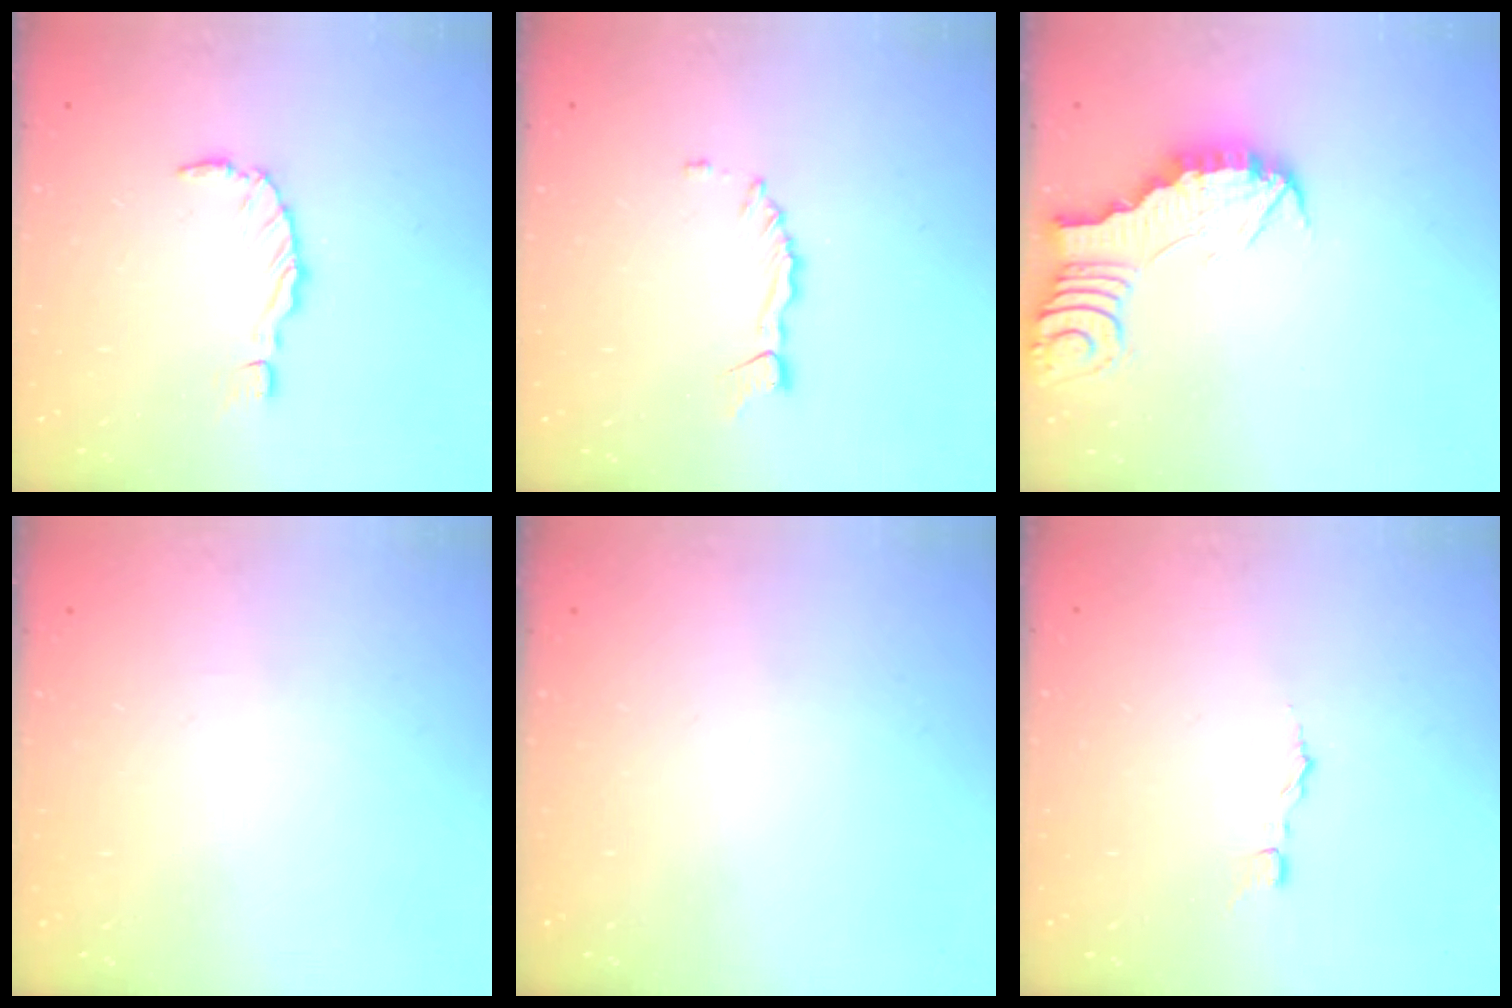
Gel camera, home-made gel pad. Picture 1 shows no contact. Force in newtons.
{"total": 3.3, "press": 3.3, "slide": 0.2}
{"total": 2.9, "press": 2.9, "slide": 0.3}
{"total": 0.0}
{"total": 0.0}
{"total": 2.9, "press": 2.9, "slide": 0.3}